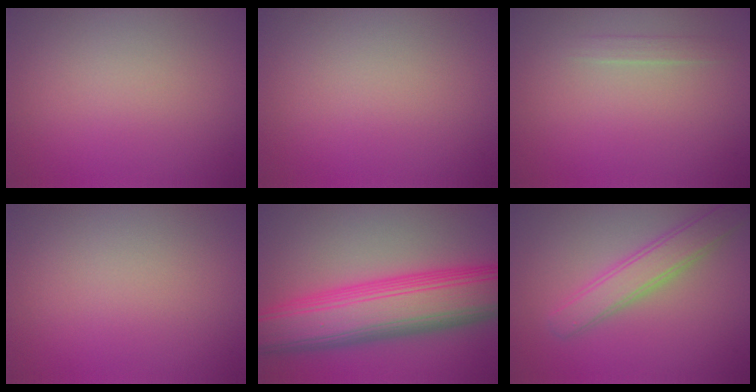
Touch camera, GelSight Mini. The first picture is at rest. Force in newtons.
{"total": 0.0}
{"total": 0.9, "press": 0.9, "slide": 0.1}
{"total": 0.0}
{"total": 11.2, "press": 11.2, "slide": 0.4}
{"total": 3.7, "press": 3.7, "slide": 0.2}